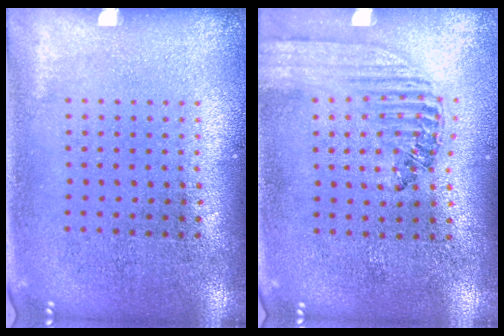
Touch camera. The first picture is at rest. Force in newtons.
{"total": 1.5, "press": 1.4, "slide": 0.6}